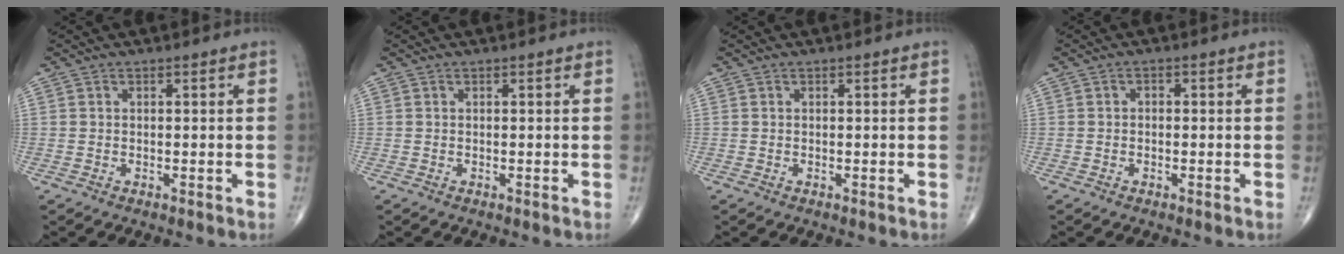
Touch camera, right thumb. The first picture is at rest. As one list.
[{"total": 0.0}, {"total": 0.0}, {"total": 0.9, "force": [-0.1, 0.7, 0.6], "torque": [-0.007, 0.005, -0.004]}]